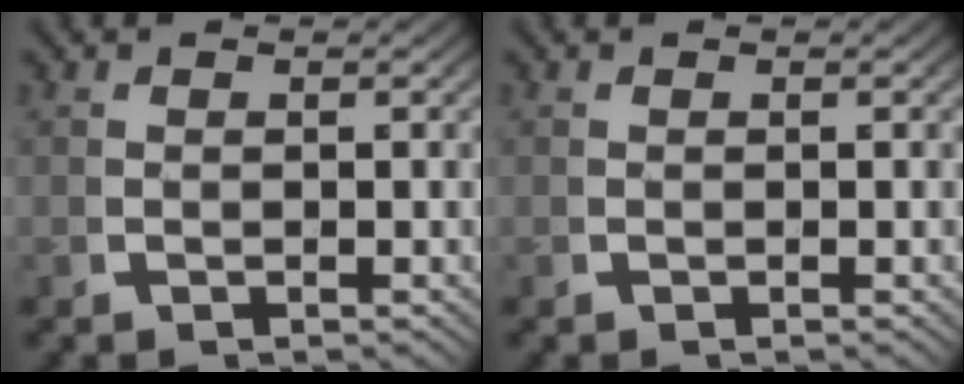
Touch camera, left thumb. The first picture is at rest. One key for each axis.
{"total": 0.0}